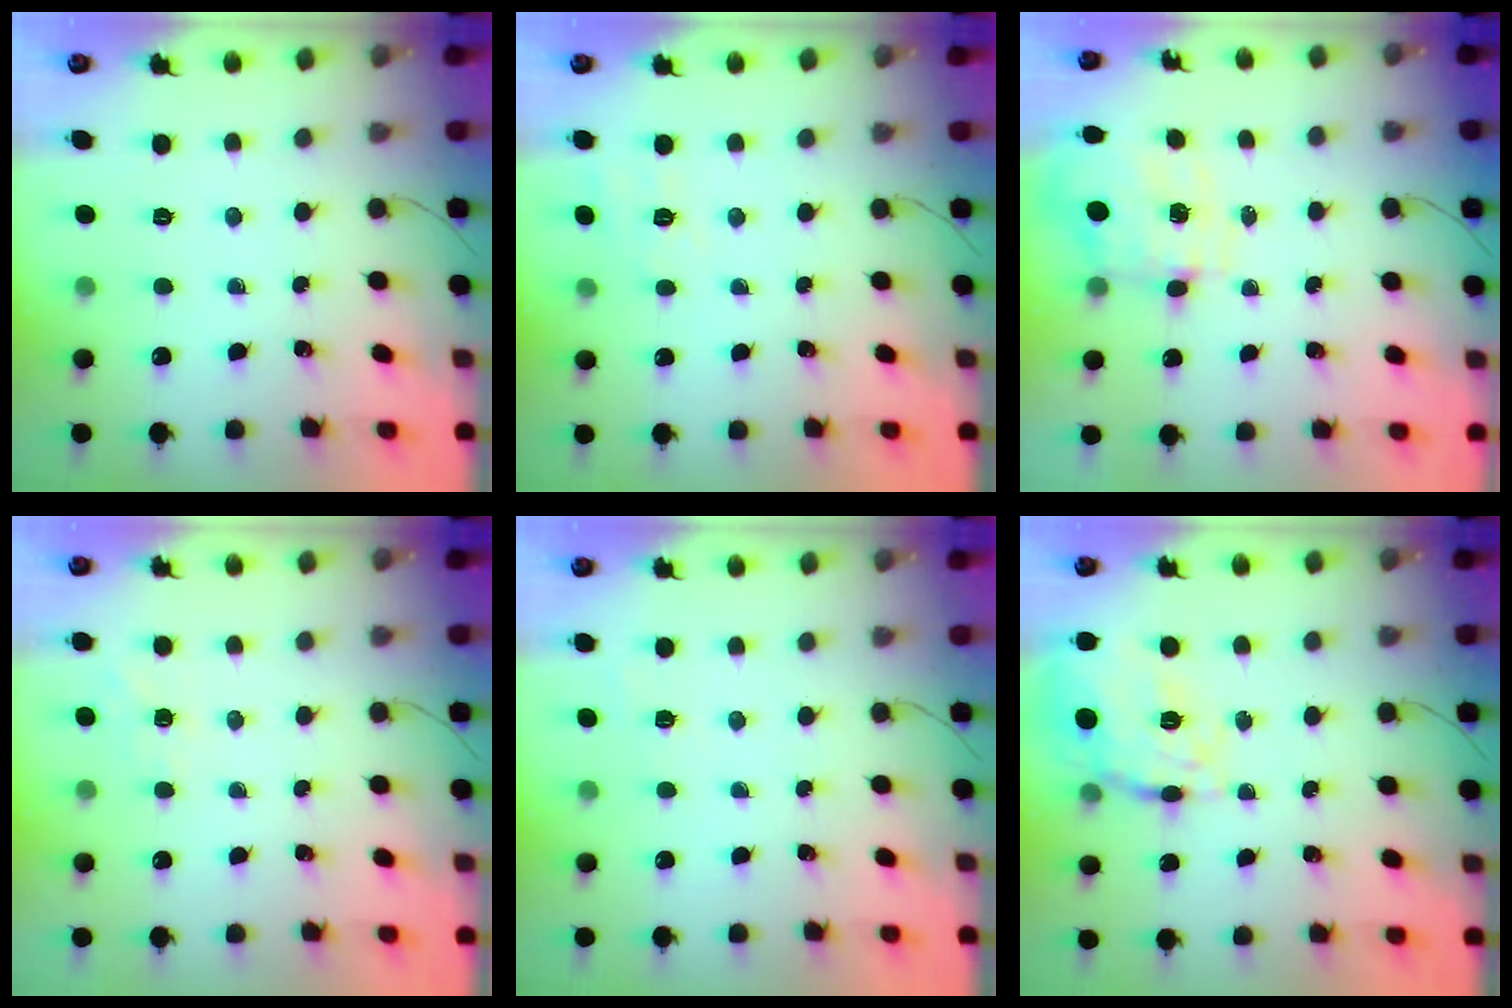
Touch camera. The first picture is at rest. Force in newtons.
{"total": 8.0, "press": 7.7, "slide": 2.1}
{"total": 3.4, "press": 3.2, "slide": 1.0}
{"total": 2.3, "press": 1.6, "slide": 1.7}
{"total": 6.2, "press": 6.0, "slide": 1.6}
{"total": 21.4, "press": 21.3, "slide": 1.0}